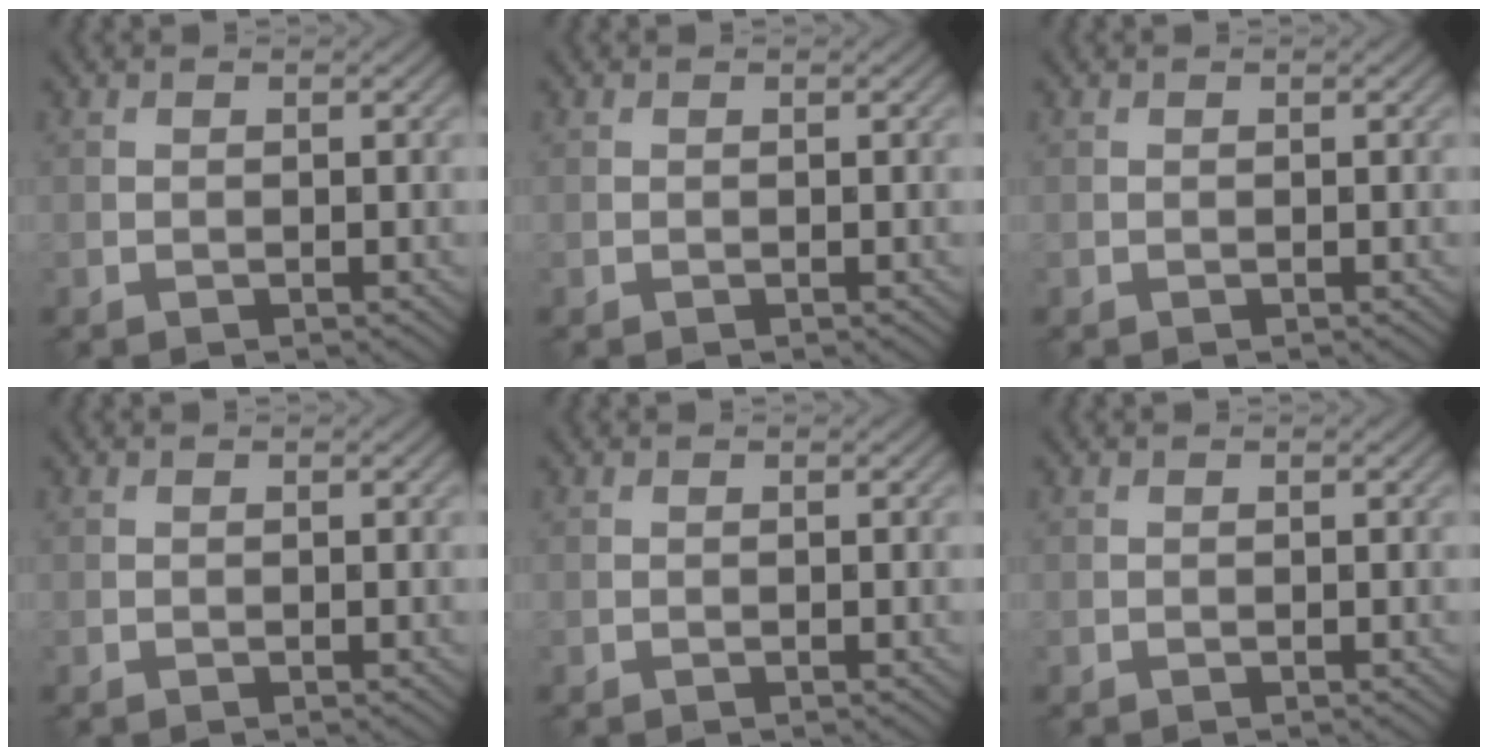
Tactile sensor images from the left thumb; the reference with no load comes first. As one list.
[{"total": 0.0}, {"total": 0.0}, {"total": 0.0}, {"total": 0.0}, {"total": 0.0}]